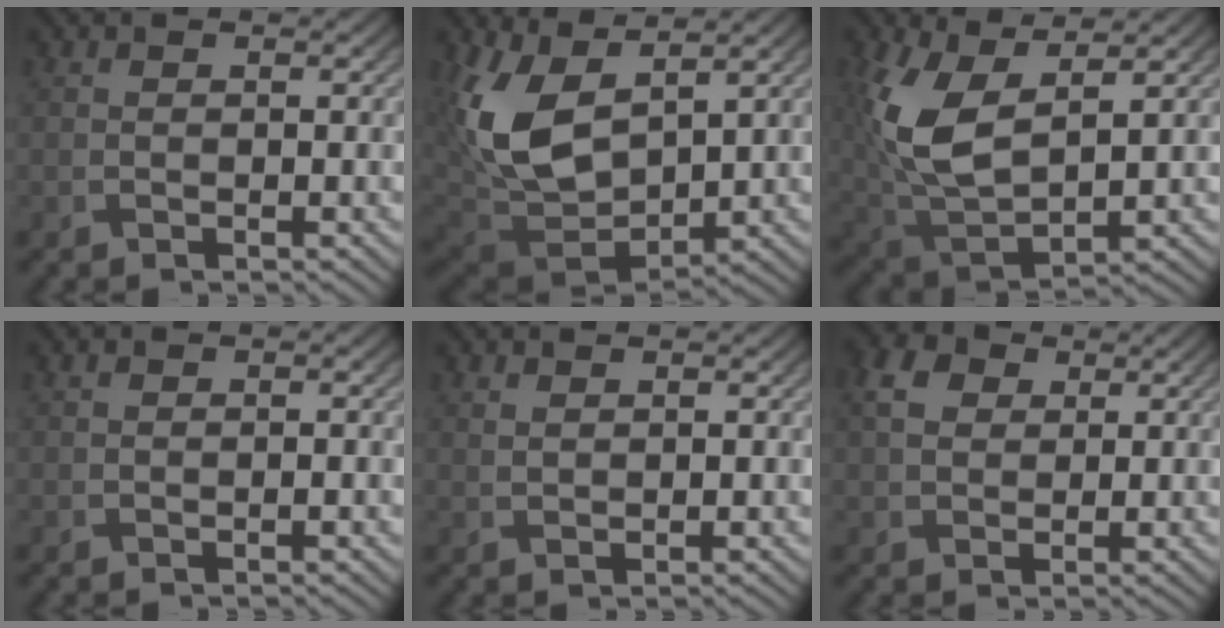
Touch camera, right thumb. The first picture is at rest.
{"total": 13.9, "force": [4.7, 7.8, 10.5], "torque": [-0.259, -0.006, 0.099]}
{"total": 11.4, "force": [3.2, 5.9, 9.2], "torque": [-0.234, -0.005, 0.065]}
{"total": 0.6, "force": [-0.2, 0.2, 0.5], "torque": [-0.010, -0.001, -0.002]}
{"total": 1.0, "force": [0.8, 0.4, 0.5], "torque": [-0.019, -0.003, 0.020]}
{"total": 4.3, "force": [1.4, 3.3, 2.4], "torque": [-0.063, 0.010, 0.023]}